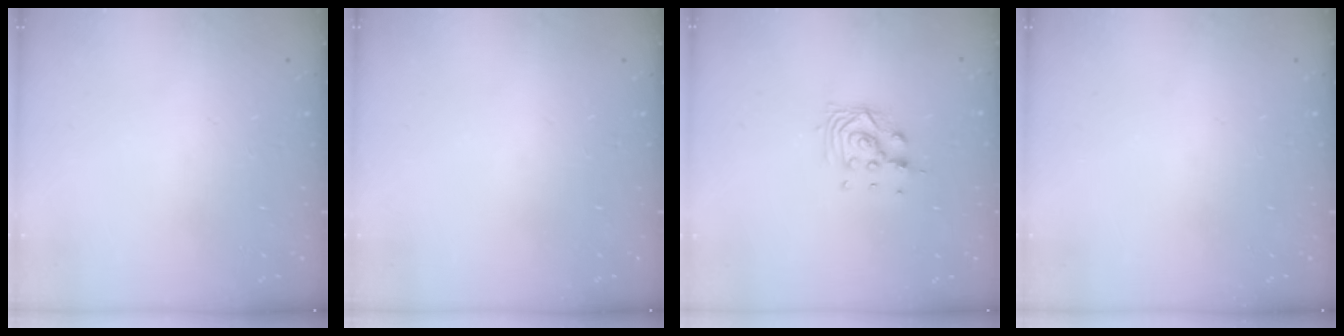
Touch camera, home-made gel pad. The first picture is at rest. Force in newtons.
{"total": 0.0}
{"total": 7.9, "press": 7.8, "slide": 0.6}
{"total": 0.0}